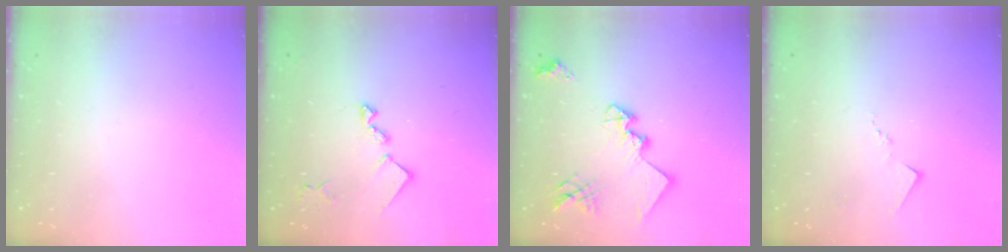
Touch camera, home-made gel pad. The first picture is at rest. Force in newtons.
{"total": 12.0, "press": 12.0, "slide": 0.4}
{"total": 17.0, "press": 17.0, "slide": 1.1}
{"total": 7.5, "press": 7.4, "slide": 0.3}